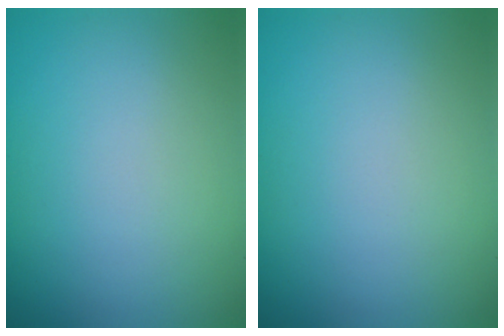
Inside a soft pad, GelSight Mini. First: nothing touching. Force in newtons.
{"total": 0.0}